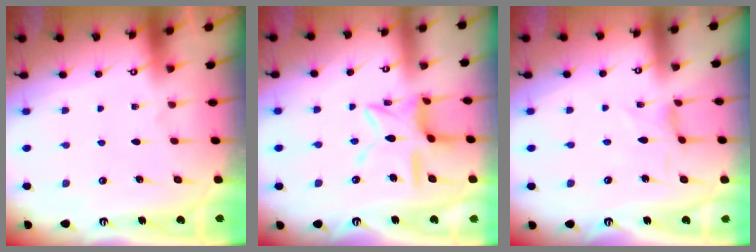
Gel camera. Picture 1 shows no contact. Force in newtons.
{"total": 12.2, "press": 12.2, "slide": 0.9}
{"total": 1.2, "press": 1.1, "slide": 0.2}